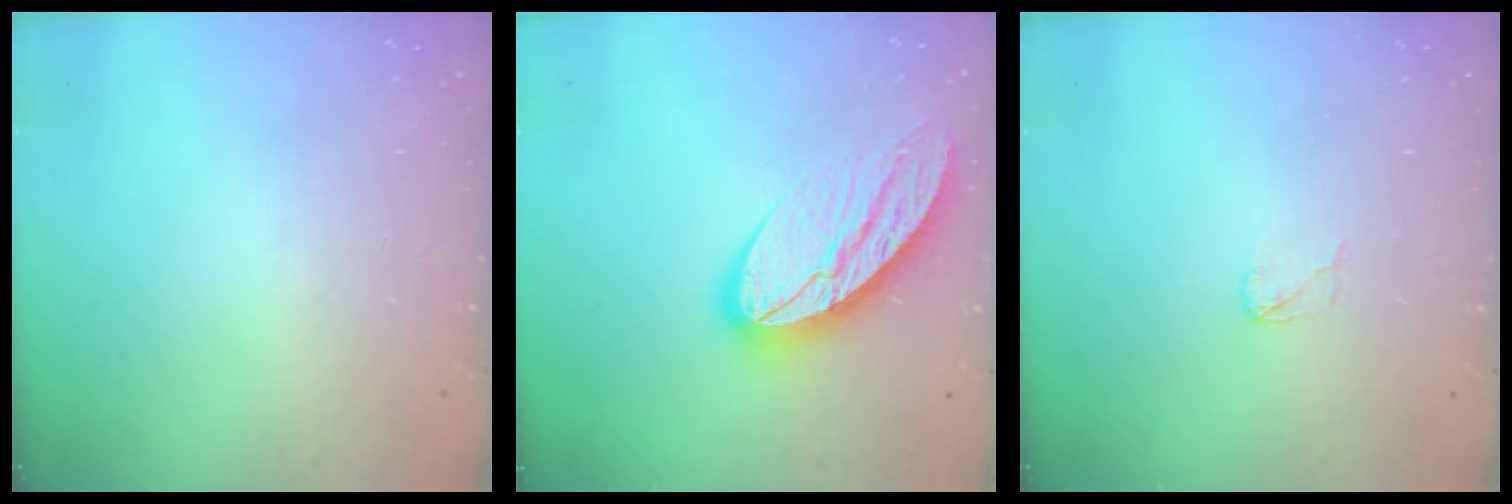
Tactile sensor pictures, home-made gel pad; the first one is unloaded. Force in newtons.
{"total": 13.2, "press": 13.2, "slide": 1.1}
{"total": 2.7, "press": 2.7, "slide": 0.2}